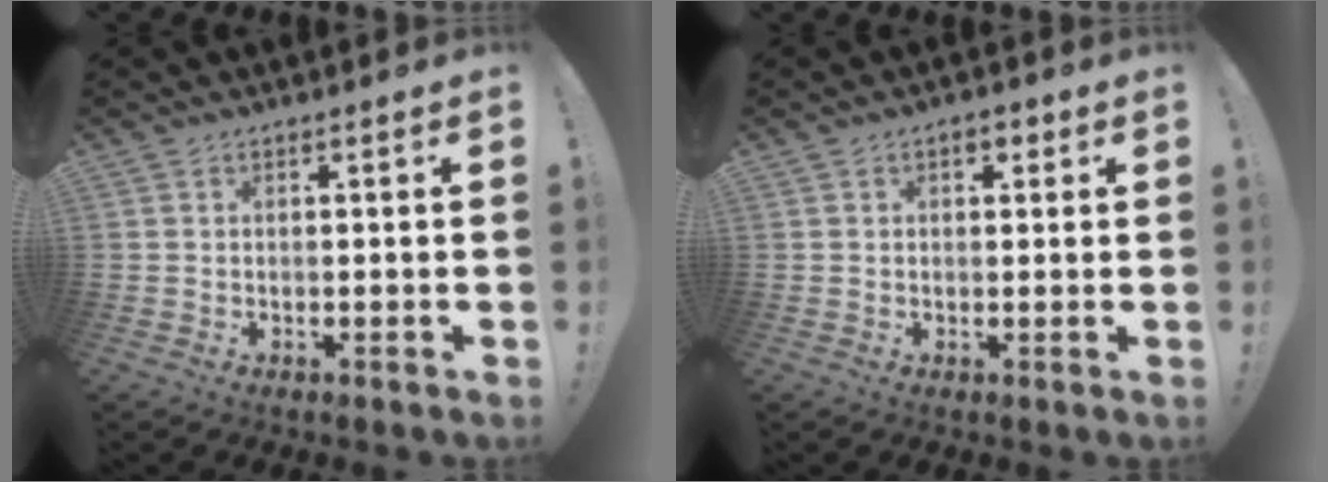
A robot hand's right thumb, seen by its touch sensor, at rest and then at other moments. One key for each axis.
{"total": 2.7, "fx": 0.8, "fy": 1.8, "fz": 1.8, "tx": -0.017, "ty": 0.002, "tz": 0.010}